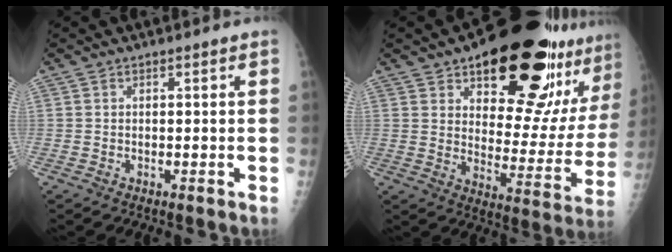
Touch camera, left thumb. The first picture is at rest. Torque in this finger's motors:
{"motor_torque": [0.53, 0.75, 1.50, -1.26, 0.27]}